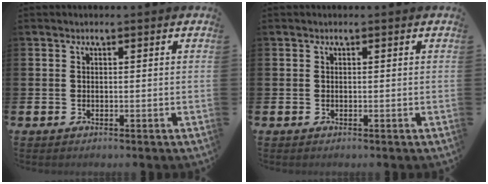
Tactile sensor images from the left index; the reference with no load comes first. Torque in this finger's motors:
{"motor_torque": [0.00, 0.00, 0.00, 0.01]}